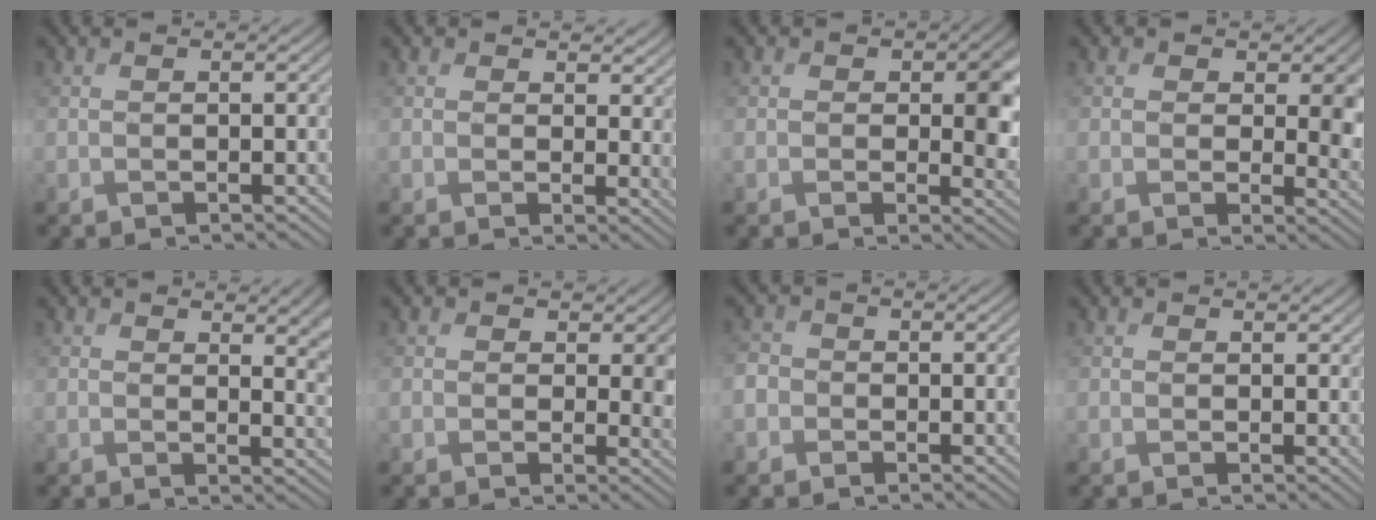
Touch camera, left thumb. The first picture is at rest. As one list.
[{"total": 3.2, "force": [1.5, 2.1, 1.9], "torque": [-0.030, -0.010, 0.026]}, {"total": 5.0, "force": [0.5, 3.6, 3.4], "torque": [-0.046, -0.014, 0.006]}, {"total": 5.6, "force": [1.1, 4.0, 3.7], "torque": [-0.059, -0.014, 0.011]}, {"total": 4.1, "force": [2.1, 1.6, 3.1], "torque": [-0.040, -0.007, 0.037]}, {"total": 4.0, "force": [0.8, 3.1, 2.4], "torque": [-0.045, -0.013, 0.010]}, {"total": 2.5, "force": [-1.0, 2.2, 0.6], "torque": [-0.016, -0.003, -0.028]}, {"total": 0.8, "force": [0.6, 0.4, 0.4], "torque": [-0.003, -0.003, 0.011]}]